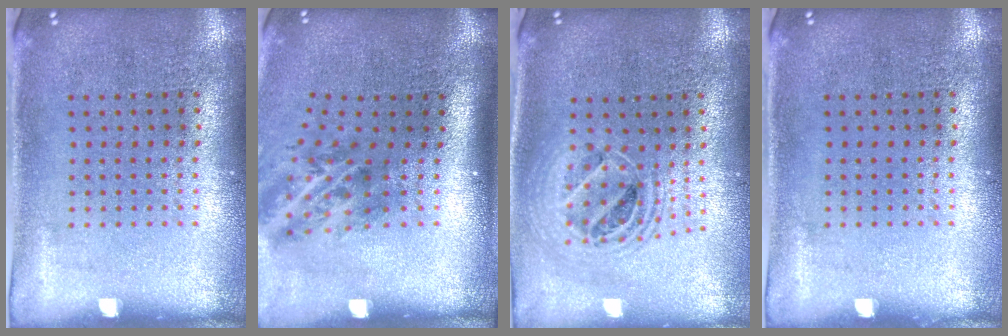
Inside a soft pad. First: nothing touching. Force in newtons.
{"total": 2.1, "press": 1.3, "slide": 1.6}
{"total": 1.8, "press": 1.5, "slide": 1.1}
{"total": 0.0}